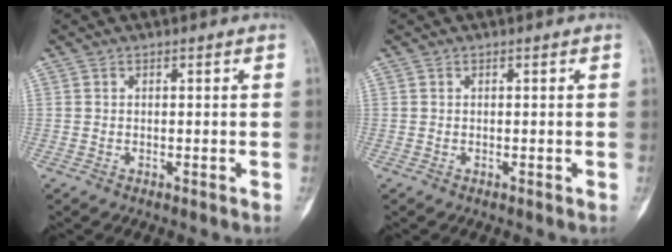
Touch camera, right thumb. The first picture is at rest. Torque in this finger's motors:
{"motor_torque": [0.41, 0.05, 0.30, -0.08, 0.11]}